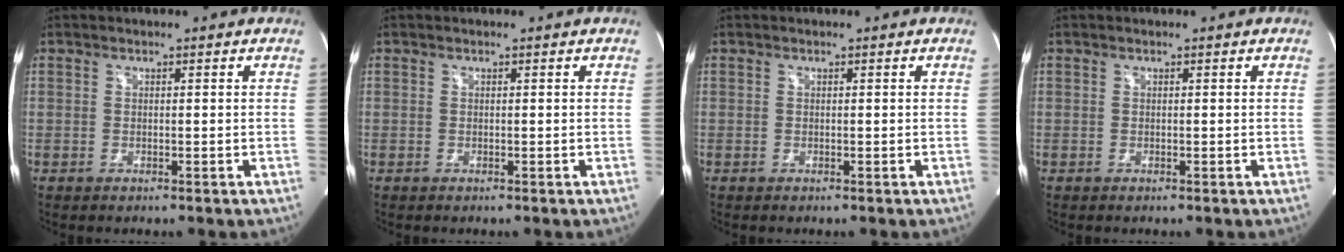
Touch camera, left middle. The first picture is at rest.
{"total": 0.0}
{"total": 0.0}
{"total": 0.0}